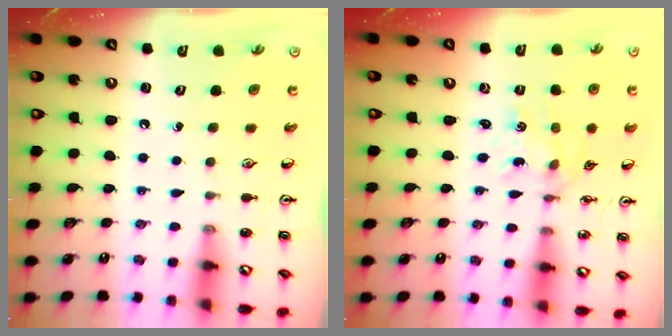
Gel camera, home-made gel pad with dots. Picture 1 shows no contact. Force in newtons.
{"total": 1.1, "press": 1.1, "slide": 0.1}